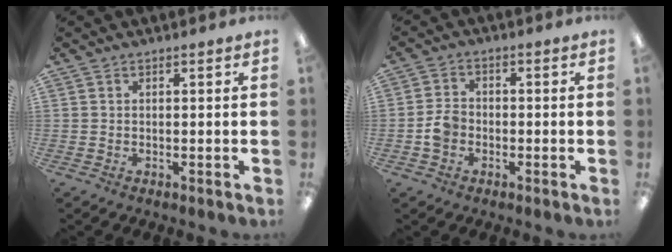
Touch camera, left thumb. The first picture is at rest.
{"total": 4.8, "force": [-1.5, 3.7, 2.7], "torque": [-0.051, 0.010, -0.027]}